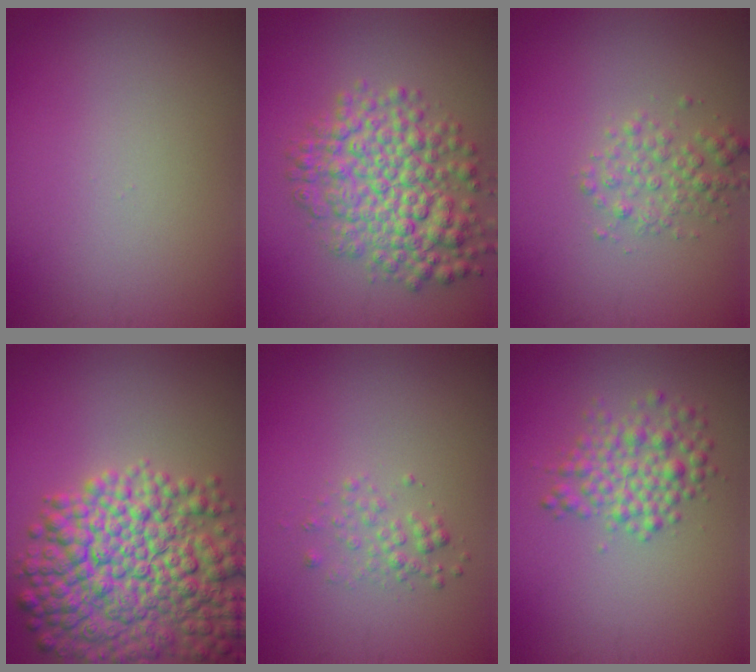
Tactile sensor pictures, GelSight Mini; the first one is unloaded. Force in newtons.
{"total": 7.2, "press": 7.2, "slide": 0.2}
{"total": 2.4, "press": 2.4, "slide": 0.1}
{"total": 11.2, "press": 11.2, "slide": 0.4}
{"total": 1.4, "press": 1.4, "slide": 0.1}
{"total": 3.7, "press": 3.7, "slide": 0.1}